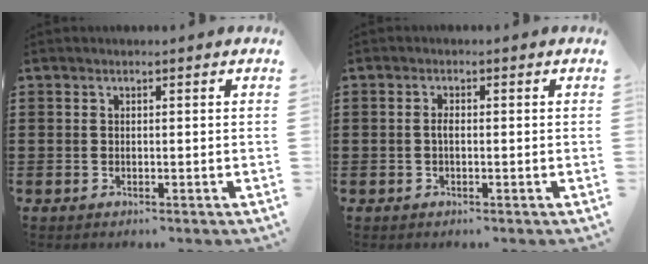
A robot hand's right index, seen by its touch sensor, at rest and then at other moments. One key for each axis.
{"total": 1.2, "fx": -0.2, "fy": 0.4, "fz": 1.1, "tx": -0.022, "ty": 0.000, "tz": -0.005}